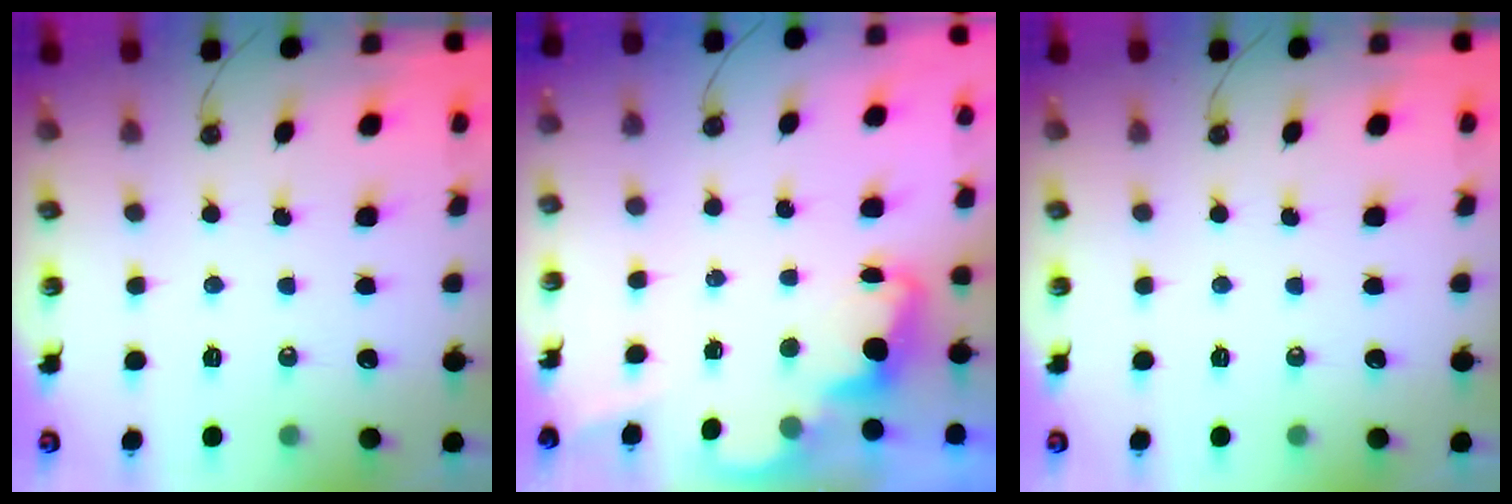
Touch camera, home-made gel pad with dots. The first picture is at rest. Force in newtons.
{"total": 2.5, "press": 2.4, "slide": 0.5}
{"total": 0.0}